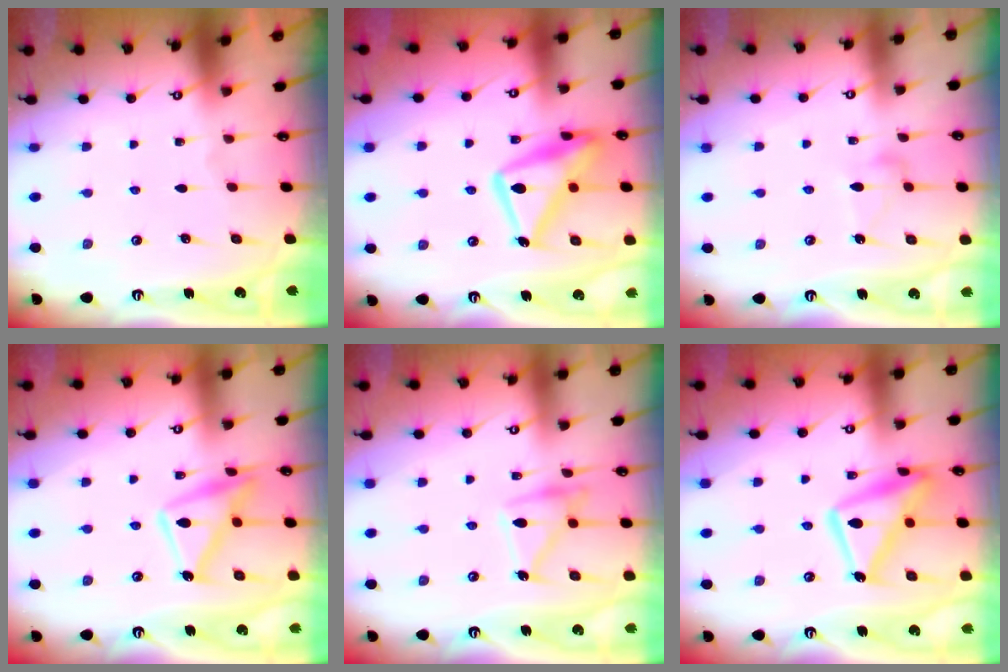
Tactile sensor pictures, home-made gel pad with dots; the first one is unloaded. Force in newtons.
{"total": 18.5, "press": 18.5, "slide": 1.5}
{"total": 8.4, "press": 8.4, "slide": 0.1}
{"total": 13.9, "press": 13.9, "slide": 1.1}
{"total": 14.1, "press": 14.1, "slide": 0.9}
{"total": 15.4, "press": 15.3, "slide": 1.2}